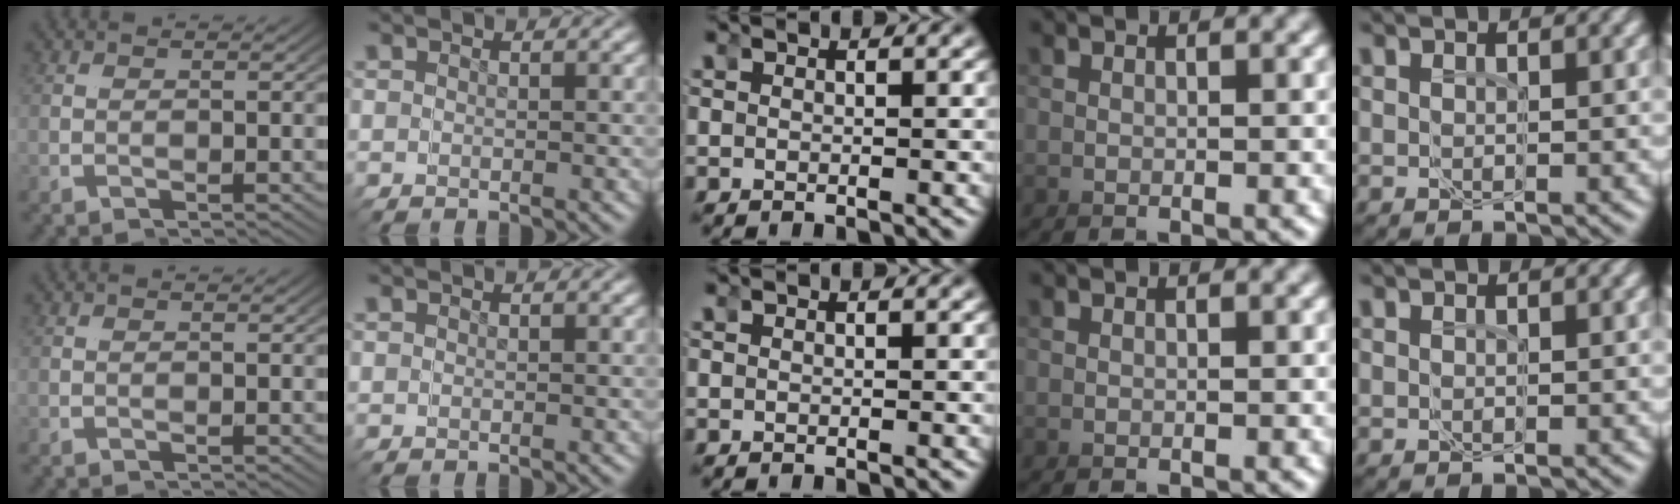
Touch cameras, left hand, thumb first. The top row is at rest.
{}